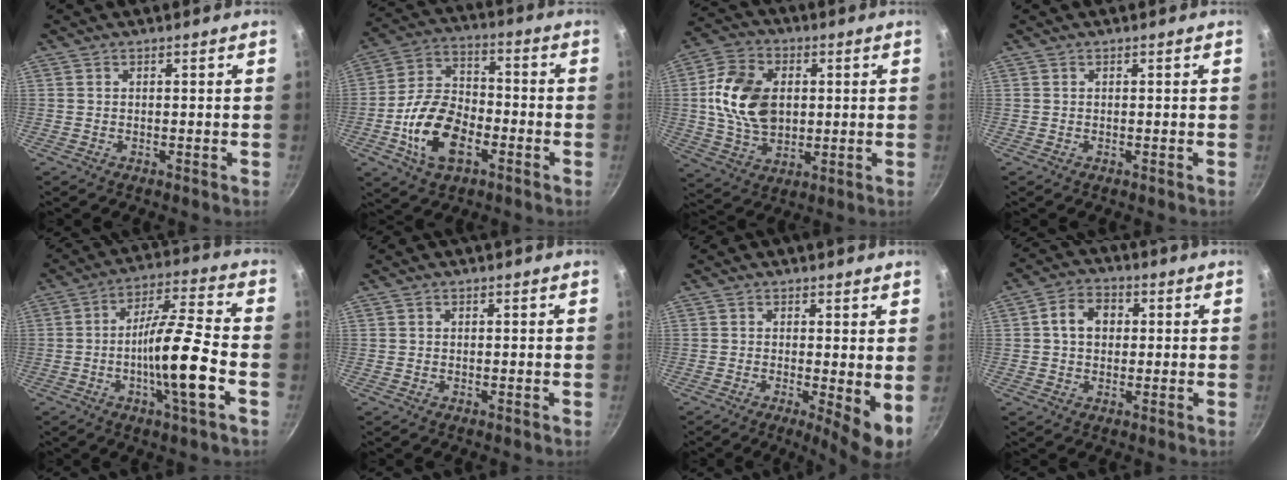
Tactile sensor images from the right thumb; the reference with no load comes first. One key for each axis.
{"total": 14.9, "fx": -5.2, "fy": 8.8, "fz": 10.8, "tx": -0.186, "ty": 0.034, "tz": -0.102}
{"total": 14.9, "fx": 1.6, "fy": 10.4, "fz": 10.6, "tx": -0.179, "ty": 0.002, "tz": 0.028}
{"total": 0.0}
{"total": 14.1, "fx": -3.8, "fy": 1.7, "fz": 13.5, "tx": -0.229, "ty": 0.026, "tz": -0.073}
{"total": 0.0}
{"total": 6.2, "fx": -0.1, "fy": 1.6, "fz": 6.0, "tx": -0.084, "ty": -0.016, "tz": 0.001}
{"total": 6.7, "fx": 1.0, "fy": 5.3, "fz": 4.0, "tx": -0.045, "ty": 0.012, "tz": 0.006}